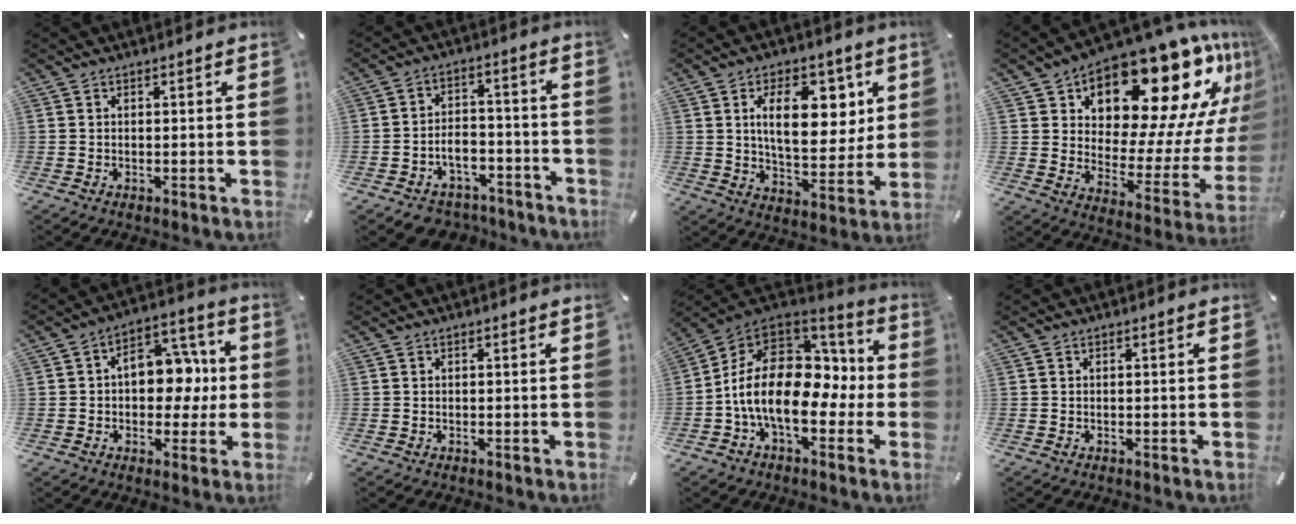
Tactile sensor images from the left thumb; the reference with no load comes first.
{"total": 7.2, "force": [-3.6, 5.5, 2.9], "torque": [-0.045, 0.032, -0.059]}
{"total": 15.4, "force": [5.3, 8.6, 11.6], "torque": [-0.166, -0.004, 0.088]}
{"total": 21.8, "force": [15.0, 10.2, 12.0], "torque": [-0.154, -0.124, 0.247]}
{"total": 12.8, "force": [0.4, 9.1, 9.0], "torque": [-0.112, 0.003, 0.010]}
{"total": 0.0}
{"total": 18.6, "force": [-2.7, 11.6, 14.2], "torque": [-0.262, 0.005, -0.042]}
{"total": 0.0}